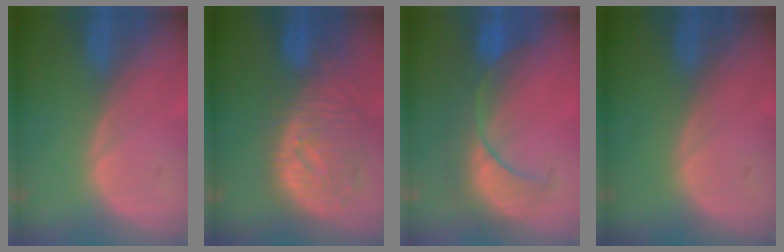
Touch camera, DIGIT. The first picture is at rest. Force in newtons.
{"total": 10.9, "press": 9.6, "slide": 5.1}
{"total": 8.3, "press": 8.2, "slide": 1.1}
{"total": 0.0}